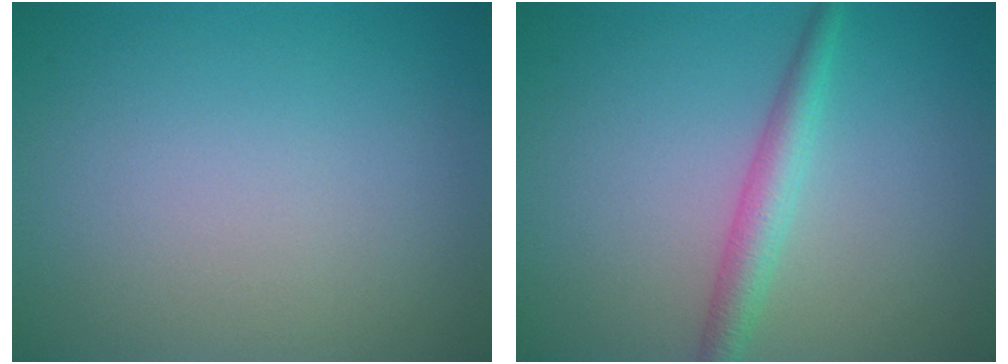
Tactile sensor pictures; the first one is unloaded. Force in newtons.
{"total": 2.6, "press": 2.6, "slide": 0.1}